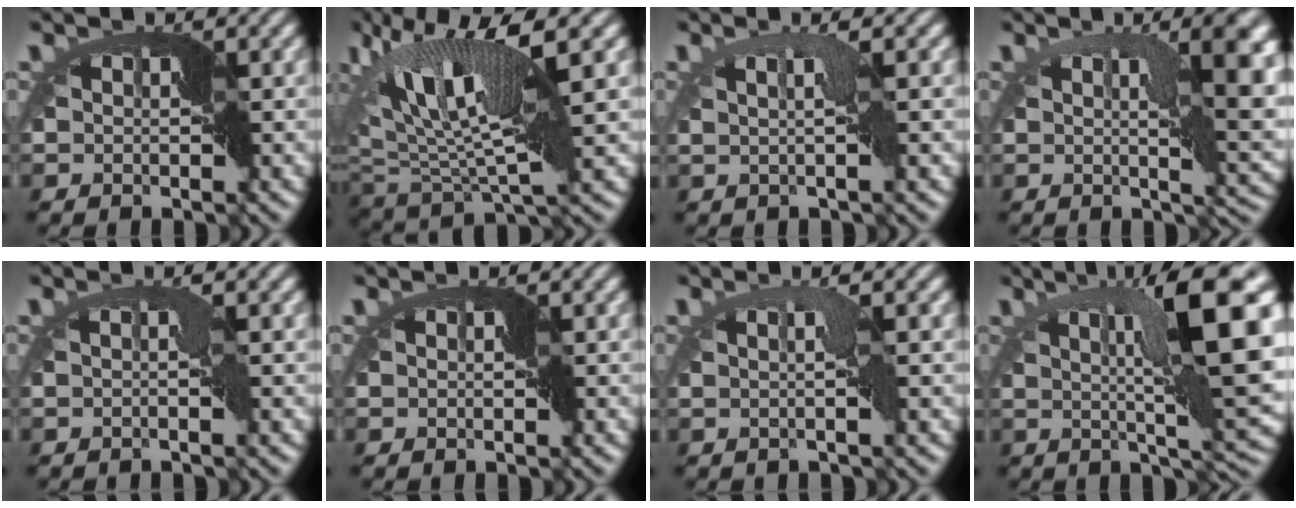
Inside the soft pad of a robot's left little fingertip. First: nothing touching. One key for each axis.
{"total": 8.1, "fx": 3.5, "fy": 2.5, "fz": 6.9, "tx": -0.145, "ty": 0.002, "tz": 0.059}
{"total": 1.4, "fx": 0.4, "fy": -1.0, "fz": 1.0, "tx": -0.029, "ty": 0.006, "tz": 0.002}
{"total": 8.0, "fx": 1.7, "fy": 2.4, "fz": 7.4, "tx": -0.100, "ty": 0.009, "tz": 0.021}
{"total": 1.0, "fx": -0.1, "fy": -1.0, "fz": 0.1, "tx": -0.009, "ty": 0.005, "tz": -0.009}
{"total": 0.0}
{"total": 1.3, "fx": 0.2, "fy": -1.0, "fz": 0.8, "tx": -0.024, "ty": 0.004, "tz": -0.003}
{"total": 10.3, "fx": 2.8, "fy": 1.1, "fz": 9.9, "tx": -0.141, "ty": 0.012, "tz": 0.040}